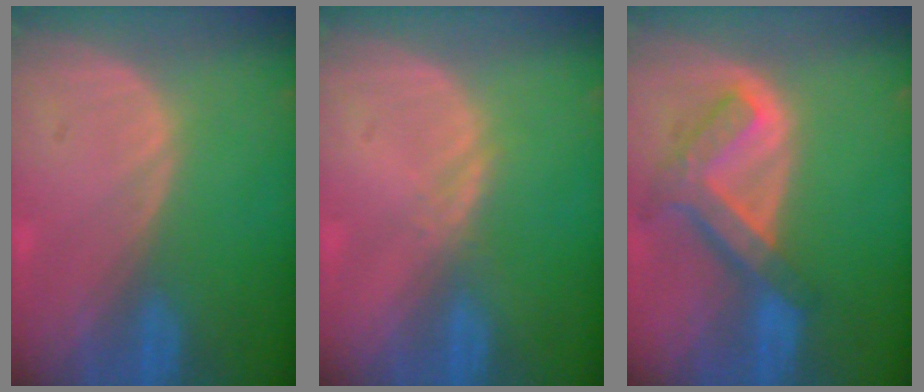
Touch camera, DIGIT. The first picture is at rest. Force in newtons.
{"total": 1.1, "press": 1.1, "slide": 0.1}
{"total": 7.6, "press": 6.4, "slide": 4.0}